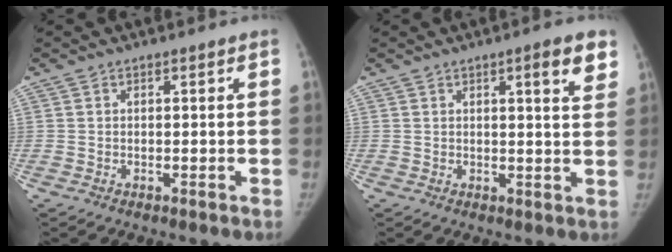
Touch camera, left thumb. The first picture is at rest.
{"total": 6.0, "force": [3.3, 1.1, 4.8], "torque": [-0.051, -0.014, 0.041]}